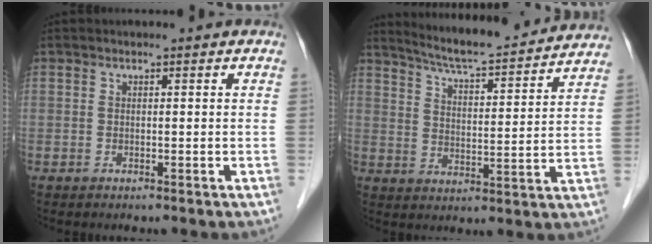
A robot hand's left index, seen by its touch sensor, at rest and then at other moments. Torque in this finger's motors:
{"motor_torque": [-0.69, -0.98, 0.13, 0.07]}